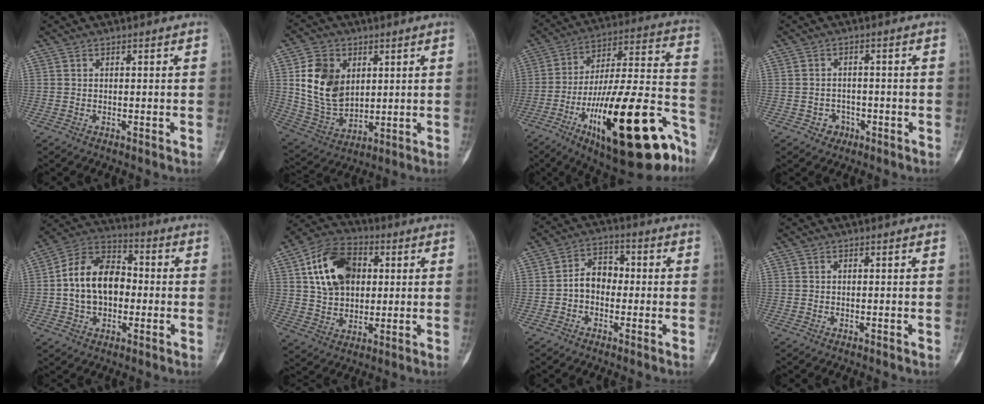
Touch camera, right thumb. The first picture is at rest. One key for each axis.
{"total": 14.4, "fx": 3.8, "fy": 10.9, "fz": 8.7, "tx": -0.129, "ty": -0.016, "tz": 0.085}
{"total": 31.7, "fx": -15.2, "fy": 9.8, "fz": 26.1, "tx": -0.358, "ty": 0.076, "tz": -0.231}
{"total": 2.9, "fx": -1.4, "fy": 2.5, "fz": 0.6, "tx": 0.011, "ty": 0.015, "tz": -0.021}
{"total": 14.7, "fx": -0.4, "fy": 10.1, "fz": 10.7, "tx": -0.165, "ty": 0.035, "tz": -0.015}
{"total": 15.6, "fx": 4.0, "fy": 10.9, "fz": 10.5, "tx": -0.154, "ty": 0.006, "tz": 0.065}
{"total": 6.1, "fx": -0.8, "fy": 4.5, "fz": 4.0, "tx": -0.043, "ty": 0.027, "tz": -0.027}
{"total": 0.0}